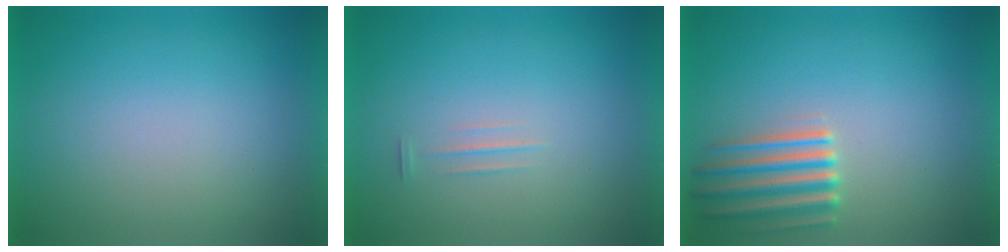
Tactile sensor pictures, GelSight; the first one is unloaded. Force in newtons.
{"total": 1.6}
{"total": 4.3}